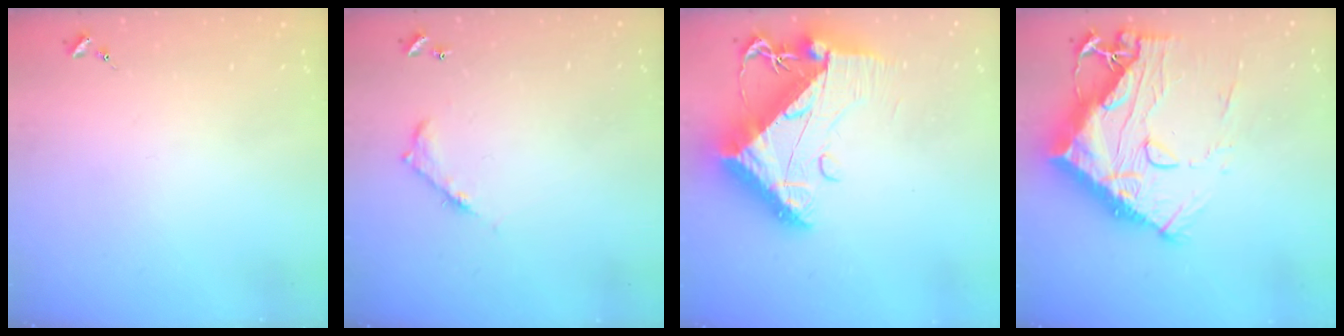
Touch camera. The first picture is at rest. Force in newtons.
{"total": 7.1, "press": 7.1, "slide": 0.5}
{"total": 16.5, "press": 16.4, "slide": 1.8}
{"total": 23.2, "press": 23.1, "slide": 2.2}